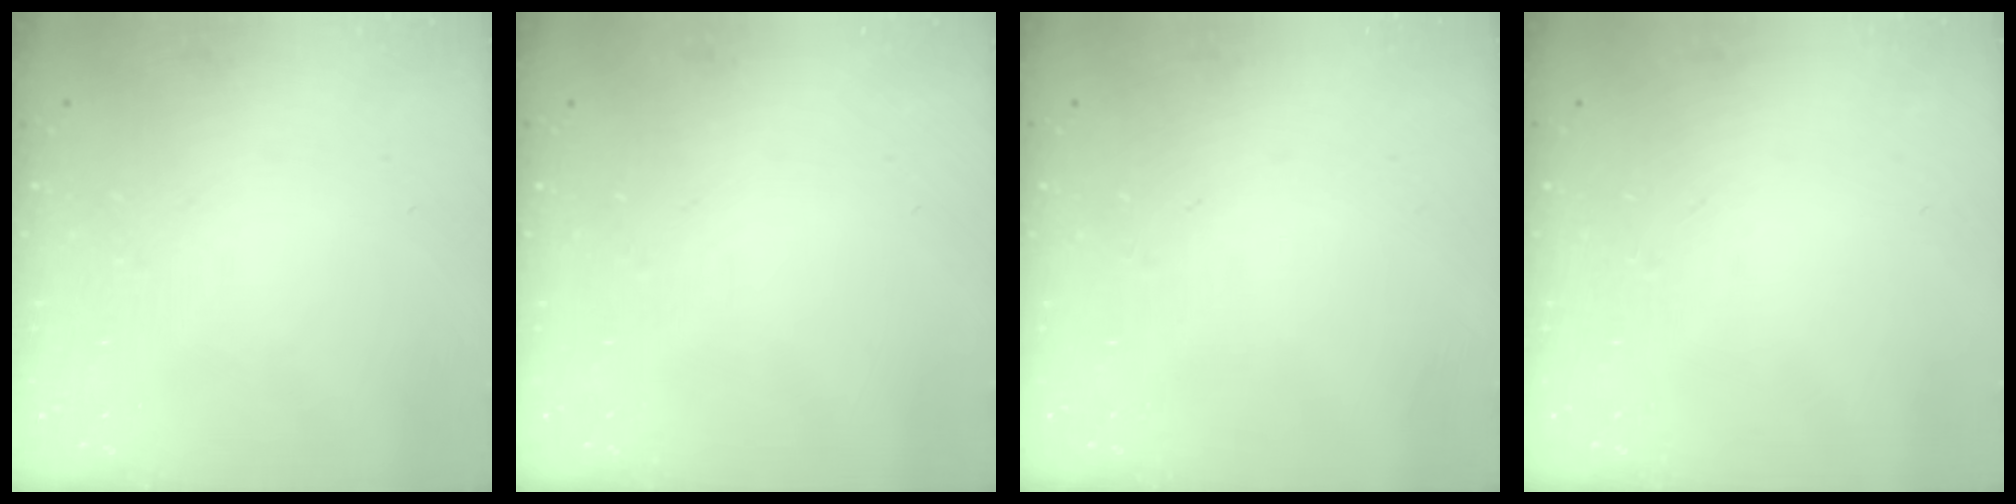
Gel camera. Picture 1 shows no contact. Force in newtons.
{"total": 0.0}
{"total": 0.0}
{"total": 0.0}